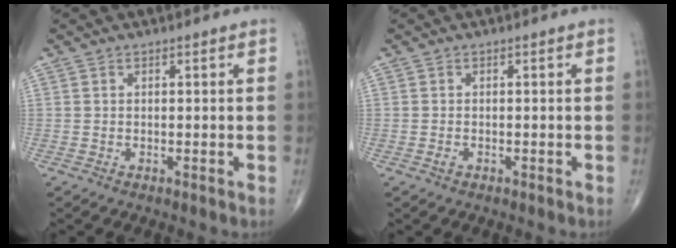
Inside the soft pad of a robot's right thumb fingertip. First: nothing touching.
{"total": 0.6, "force": [-0.3, 0.4, 0.3], "torque": [-0.007, 0.000, -0.007]}